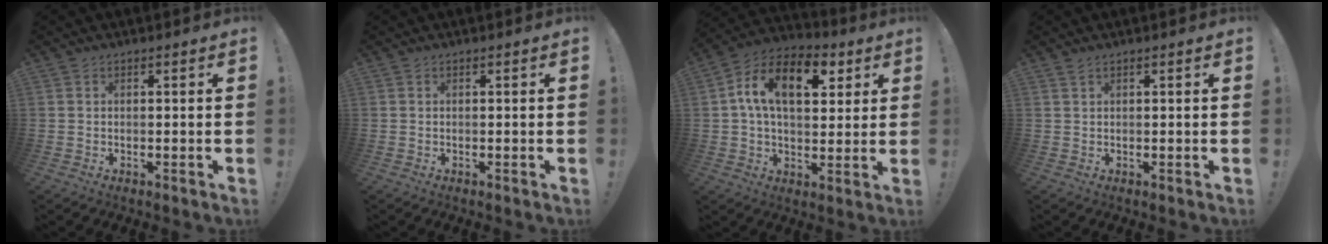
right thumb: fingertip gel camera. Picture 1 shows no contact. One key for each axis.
{"total": 0.0}
{"total": 15.9, "fx": 5.2, "fy": 9.3, "fz": 11.8, "tx": -0.196, "ty": -0.006, "tz": 0.088}
{"total": 0.9, "fx": 0.6, "fy": 0.0, "fz": 0.7, "tx": -0.019, "ty": 0.002, "tz": 0.012}